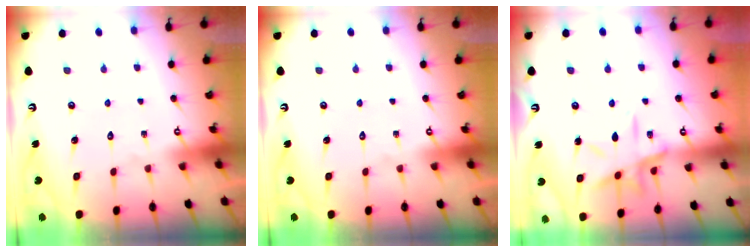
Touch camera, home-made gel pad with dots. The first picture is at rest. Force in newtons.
{"total": 0.0}
{"total": 11.3, "press": 11.3, "slide": 0.9}